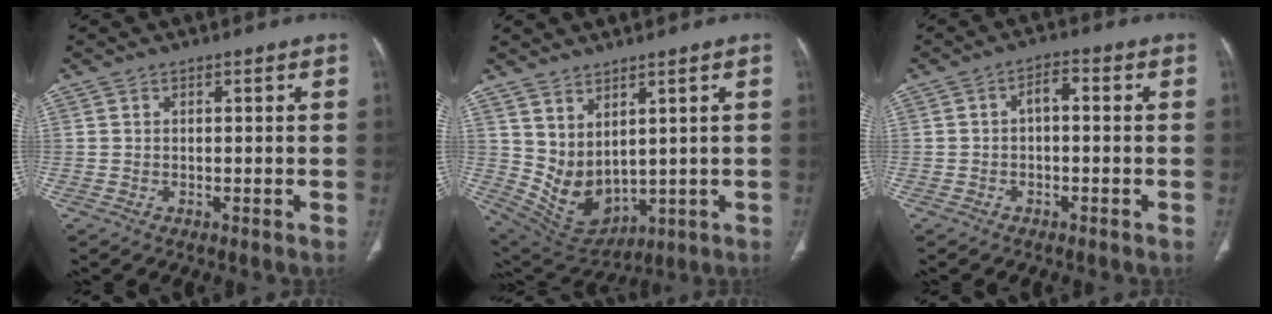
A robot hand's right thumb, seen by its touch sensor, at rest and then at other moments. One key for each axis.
{"total": 9.3, "fx": 3.0, "fy": 5.5, "fz": 6.8, "tx": -0.104, "ty": -0.029, "tz": 0.091}
{"total": 3.0, "fx": -0.3, "fy": 1.5, "fz": 2.6, "tx": -0.037, "ty": 0.018, "tz": -0.012}